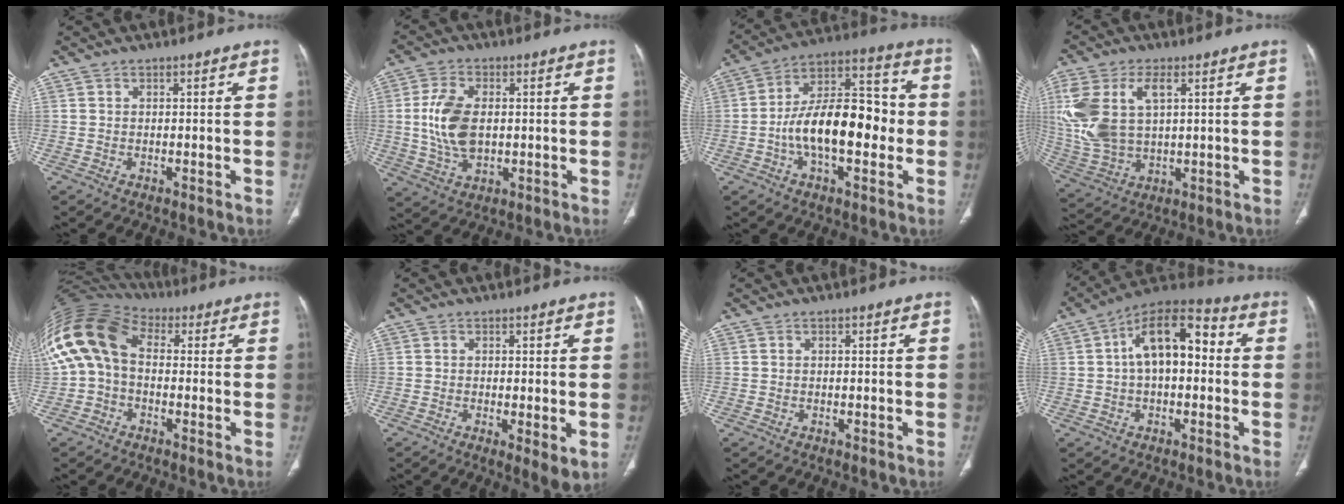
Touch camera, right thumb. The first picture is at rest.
{"total": 10.3, "force": [0.5, 6.1, 8.3], "torque": [-0.169, -0.002, 0.016]}
{"total": 18.6, "force": [-2.5, 9.4, 15.8], "torque": [-0.243, 0.044, -0.047]}
{"total": 15.6, "force": [4.0, 8.8, 12.2], "torque": [-0.282, 0.002, 0.088]}
{"total": 15.6, "force": [1.3, 10.8, 11.2], "torque": [-0.237, 0.046, 0.014]}
{"total": 4.4, "force": [-0.7, 1.1, 4.2], "torque": [-0.072, -0.017, -0.013]}
{"total": 0.0}
{"total": 14.2, "force": [1.5, 7.8, 11.8], "torque": [-0.176, 0.042, 0.012]}